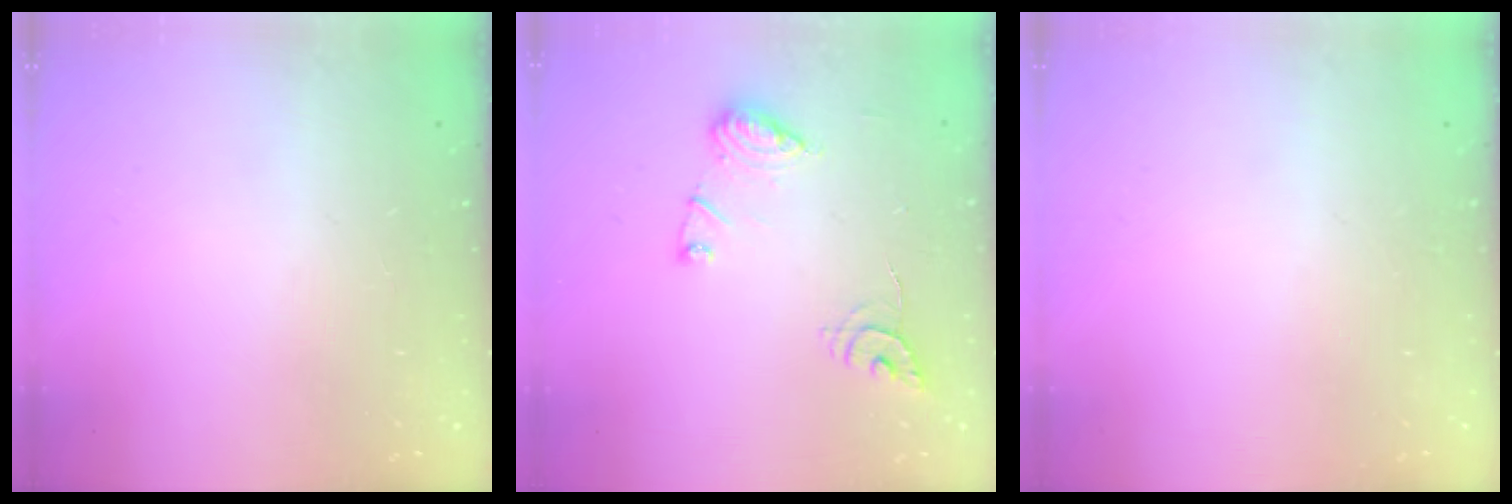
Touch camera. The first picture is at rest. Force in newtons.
{"total": 10.8, "press": 10.8, "slide": 0.5}
{"total": 0.0}